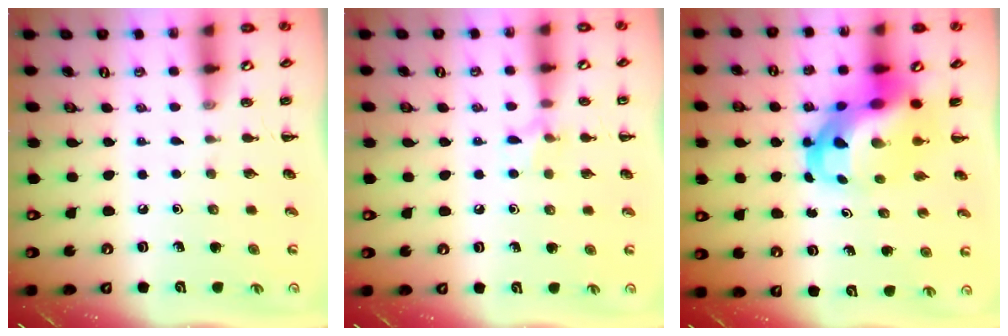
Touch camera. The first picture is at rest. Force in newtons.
{"total": 6.5, "press": 6.2, "slide": 2.0}
{"total": 11.7, "press": 11.2, "slide": 3.3}